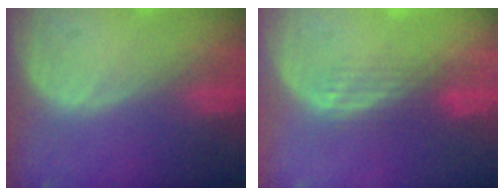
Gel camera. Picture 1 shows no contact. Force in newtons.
{"total": 3.0, "press": 2.5, "slide": 1.6}